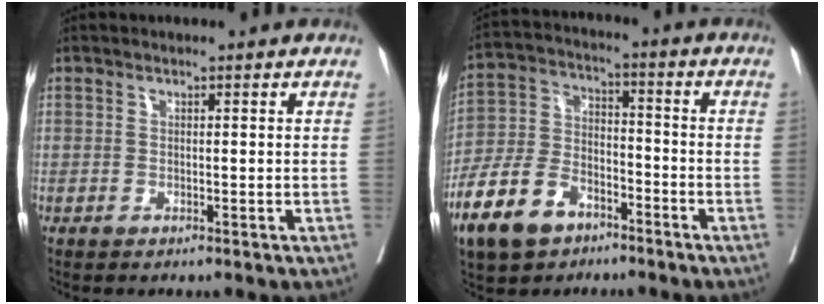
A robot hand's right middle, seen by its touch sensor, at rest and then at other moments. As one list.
[{"total": 11.3, "force": [-7.0, 6.5, 6.2], "torque": [-0.142, 0.001, -0.131]}]